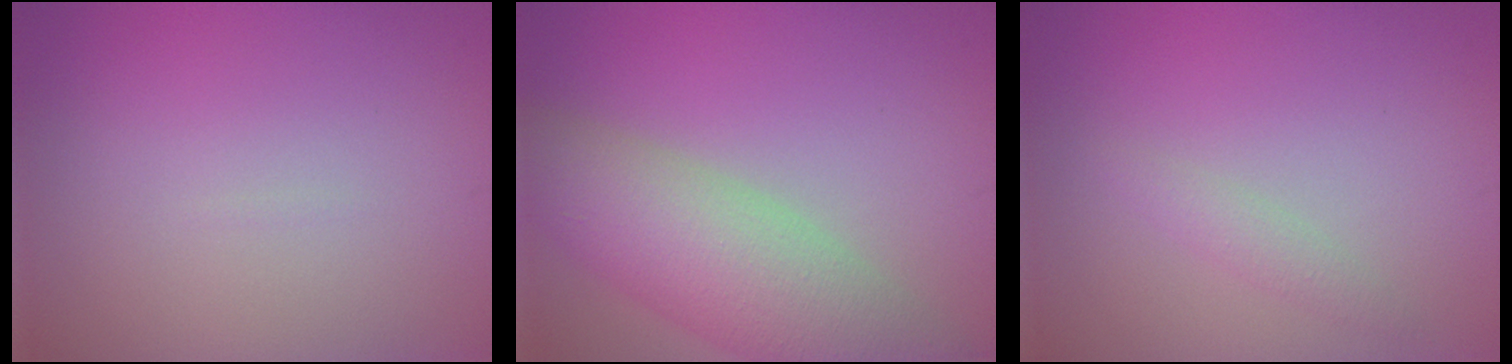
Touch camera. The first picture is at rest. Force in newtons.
{"total": 8.2, "press": 8.2, "slide": 0.4}
{"total": 1.2, "press": 1.2, "slide": 0.0}